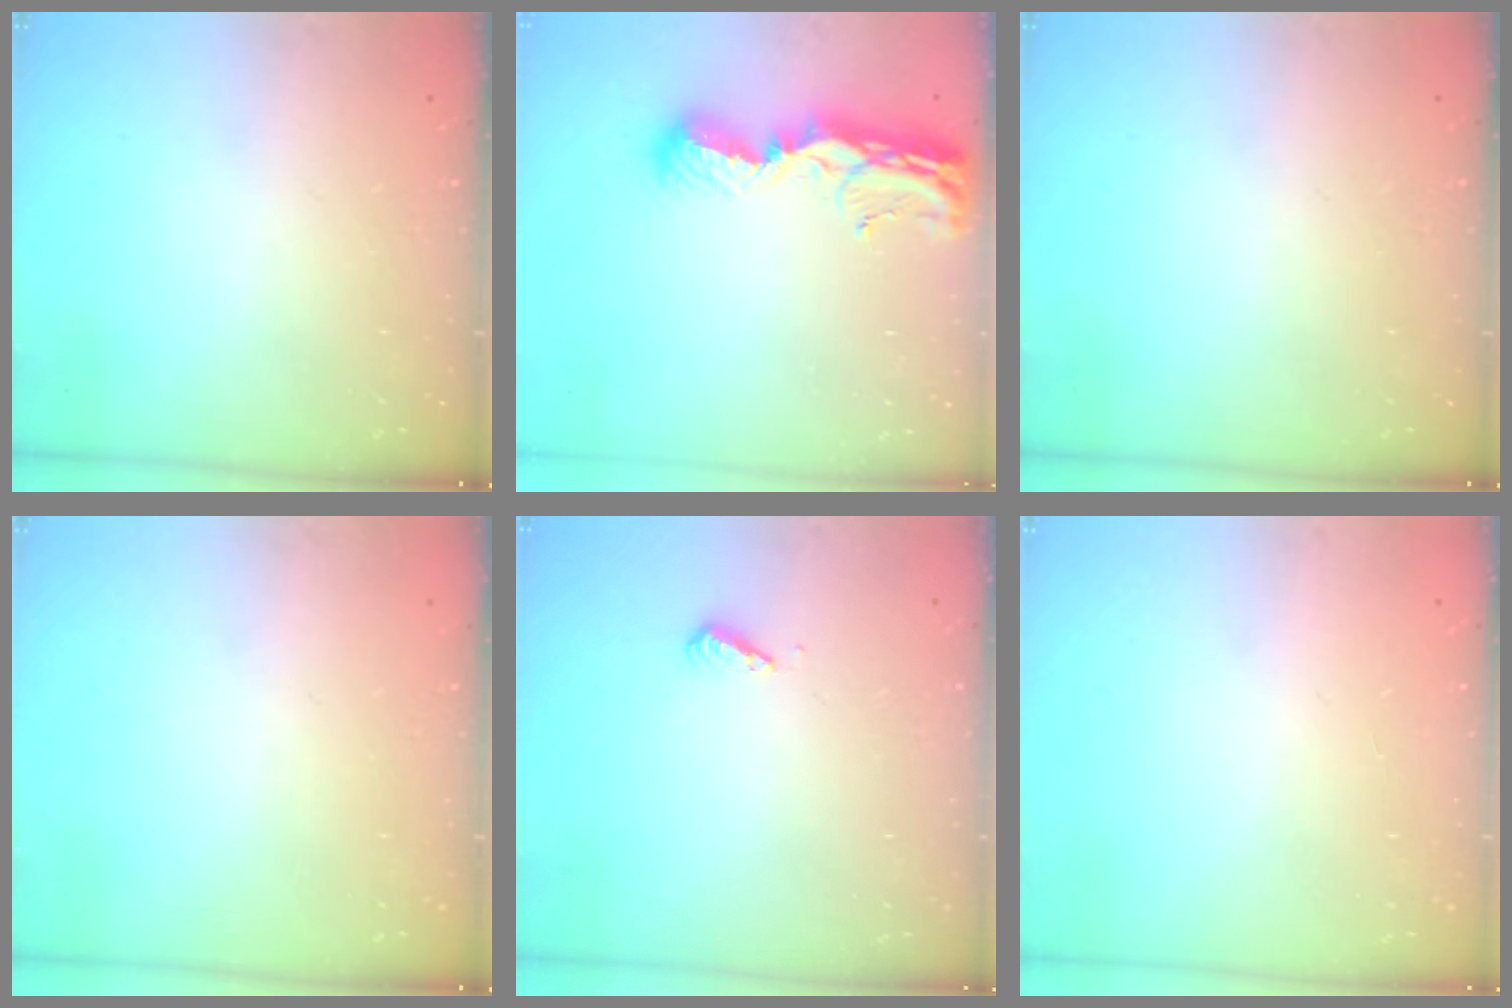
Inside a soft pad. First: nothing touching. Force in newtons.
{"total": 10.1, "press": 10.0, "slide": 0.8}
{"total": 0.0}
{"total": 0.0}
{"total": 3.1, "press": 3.0, "slide": 0.7}
{"total": 0.9, "press": 0.9, "slide": 0.0}